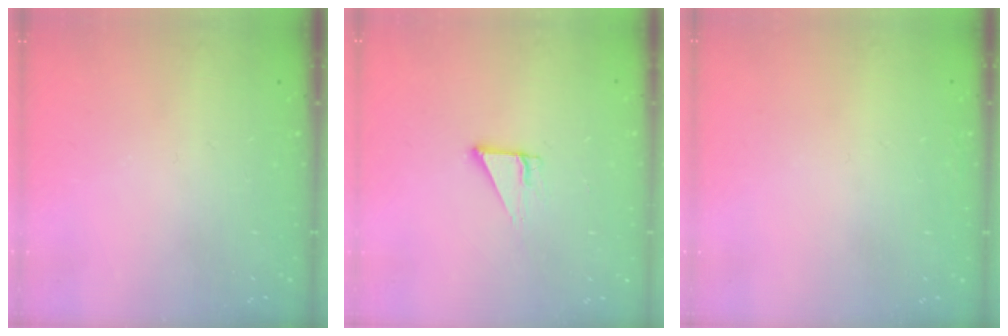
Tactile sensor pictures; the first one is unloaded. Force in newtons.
{"total": 3.1, "press": 3.1, "slide": 0.2}
{"total": 1.6, "press": 1.5, "slide": 0.1}